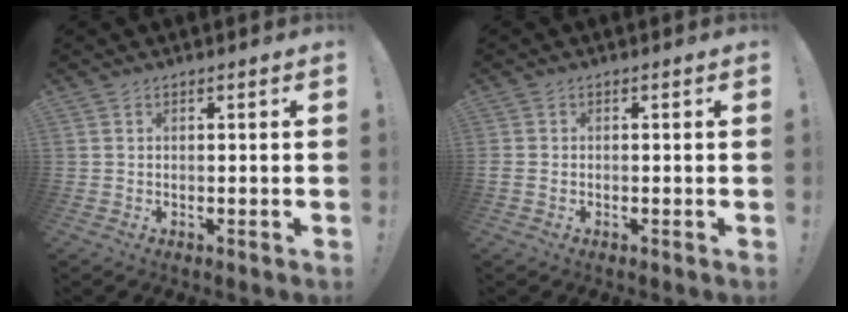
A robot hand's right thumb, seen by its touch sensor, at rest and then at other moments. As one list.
[{"total": 1.2, "force": [-0.6, 0.8, 0.6], "torque": [-0.017, 0.004, -0.008]}]